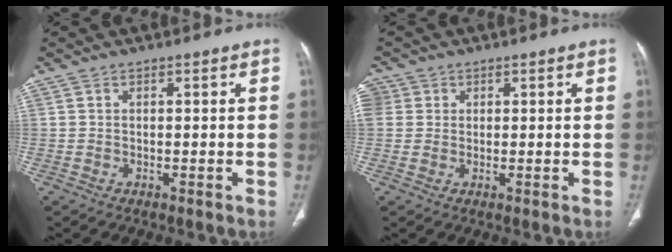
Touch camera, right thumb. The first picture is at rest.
{"total": 6.6, "force": [1.8, 5.9, 2.2], "torque": [-0.058, 0.018, 0.039]}